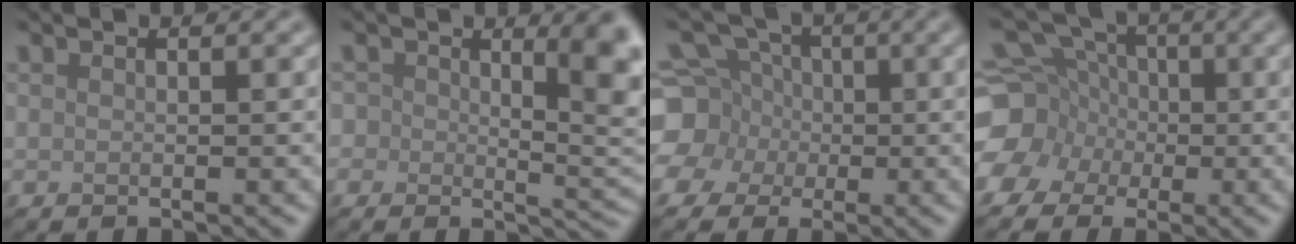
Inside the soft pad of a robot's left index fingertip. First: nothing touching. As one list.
[{"total": 5.1, "force": [1.0, 2.4, 4.4], "torque": [-0.058, -0.010, 0.014]}, {"total": 9.1, "force": [-0.7, 8.3, 3.6], "torque": [-0.107, 0.019, -0.050]}, {"total": 11.4, "force": [-2.4, 10.1, 4.7], "torque": [-0.131, 0.007, -0.068]}]